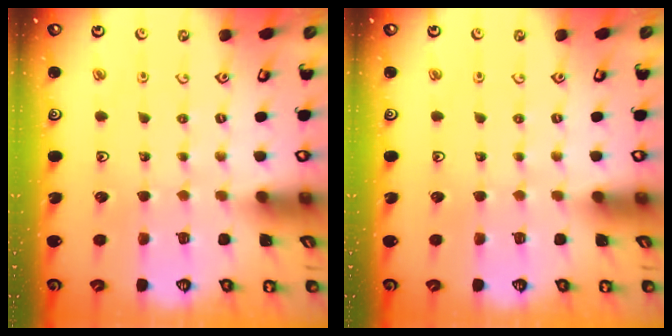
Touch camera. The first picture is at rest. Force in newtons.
{"total": 0.0}